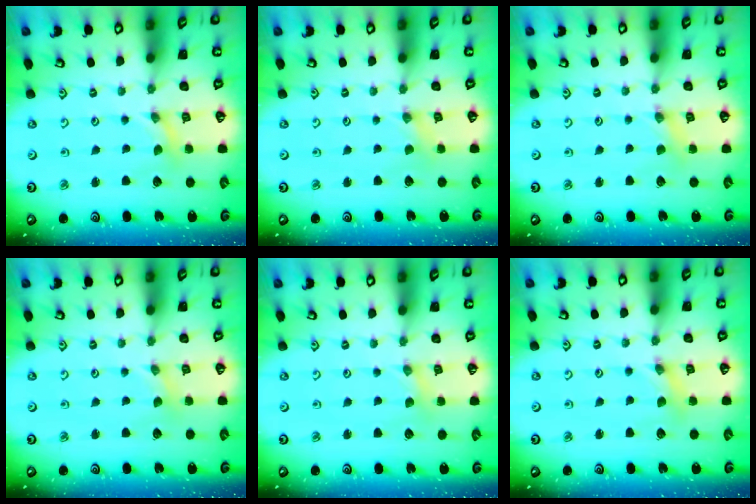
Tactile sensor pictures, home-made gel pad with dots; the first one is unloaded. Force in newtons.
{"total": 0.6, "press": 0.6, "slide": 0.1}
{"total": 1.9, "press": 1.8, "slide": 0.3}
{"total": 0.8, "press": 0.8, "slide": 0.2}
{"total": 0.5, "press": 0.5, "slide": 0.1}
{"total": 2.1, "press": 2.1, "slide": 0.3}